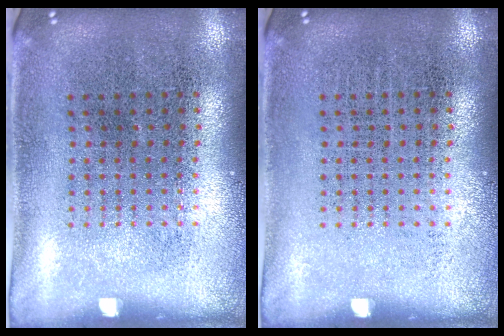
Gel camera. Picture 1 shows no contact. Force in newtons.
{"total": 0.0}